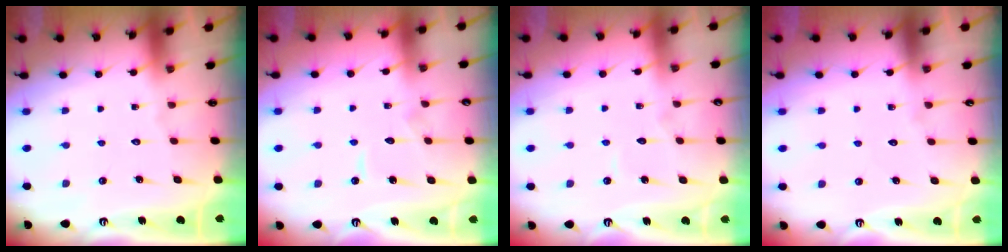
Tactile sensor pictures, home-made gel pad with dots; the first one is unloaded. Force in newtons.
{"total": 4.9, "press": 4.8, "slide": 0.5}
{"total": 2.5, "press": 2.5, "slide": 0.2}
{"total": 4.0, "press": 4.0, "slide": 0.4}